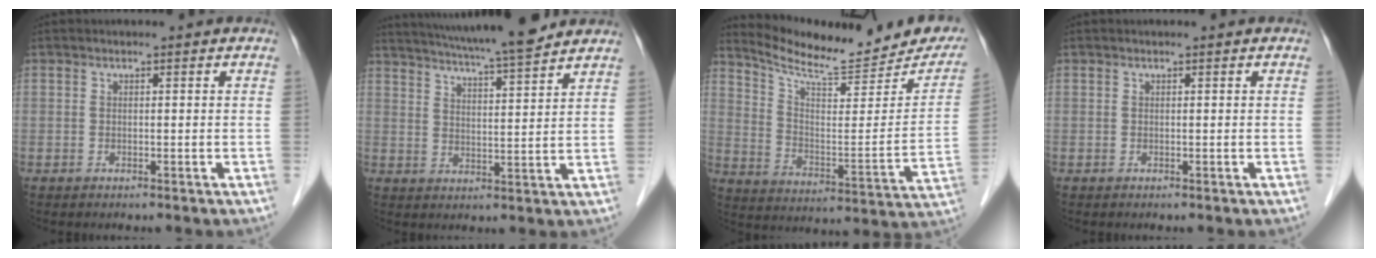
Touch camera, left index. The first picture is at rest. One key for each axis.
{"total": 14.3, "fx": 12.7, "fy": 0.2, "fz": 6.6, "tx": -0.117, "ty": 0.010, "tz": 0.188}
{"total": 19.1, "fx": 17.6, "fy": 3.3, "fz": 6.6, "tx": -0.101, "ty": -0.052, "tz": 0.245}
{"total": 0.0}